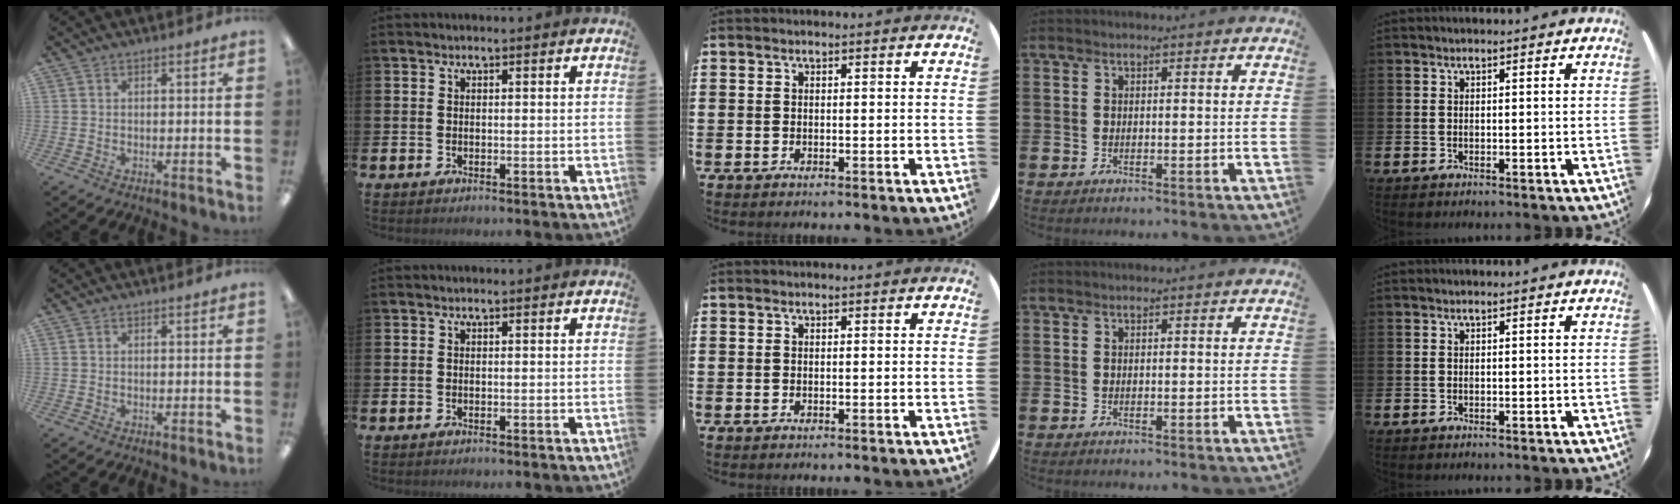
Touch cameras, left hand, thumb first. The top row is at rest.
{}